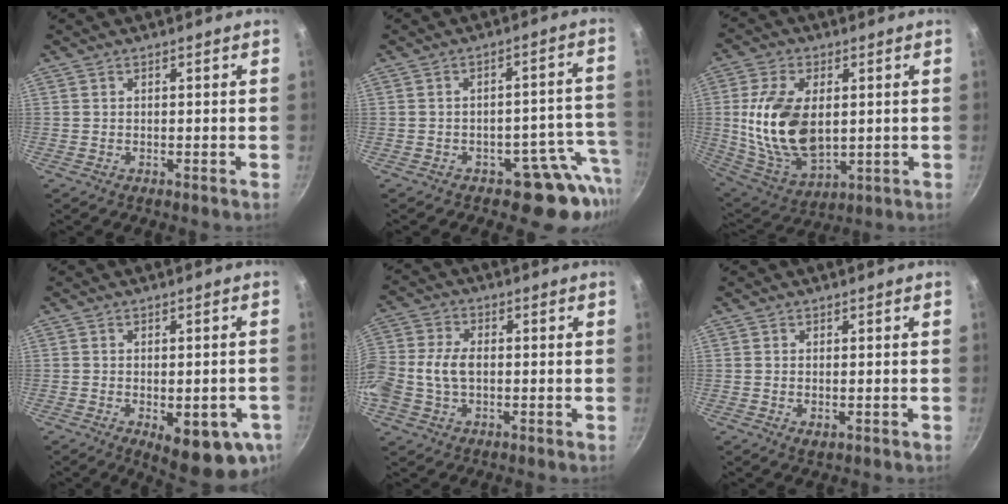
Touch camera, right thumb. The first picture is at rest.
{"total": 9.7, "force": [-5.4, 6.3, 5.1], "torque": [0.020, 0.054, -0.060]}
{"total": 17.5, "force": [1.4, 10.4, 14.0], "torque": [-0.252, -0.014, 0.040]}
{"total": 13.2, "force": [-4.4, 5.4, 11.2], "torque": [-0.109, -0.006, -0.047]}
{"total": 10.9, "force": [-0.9, 7.4, 7.9], "torque": [-0.168, 0.024, -0.031]}
{"total": 1.8, "force": [-0.4, 1.0, 1.5], "torque": [-0.026, -0.004, -0.003]}